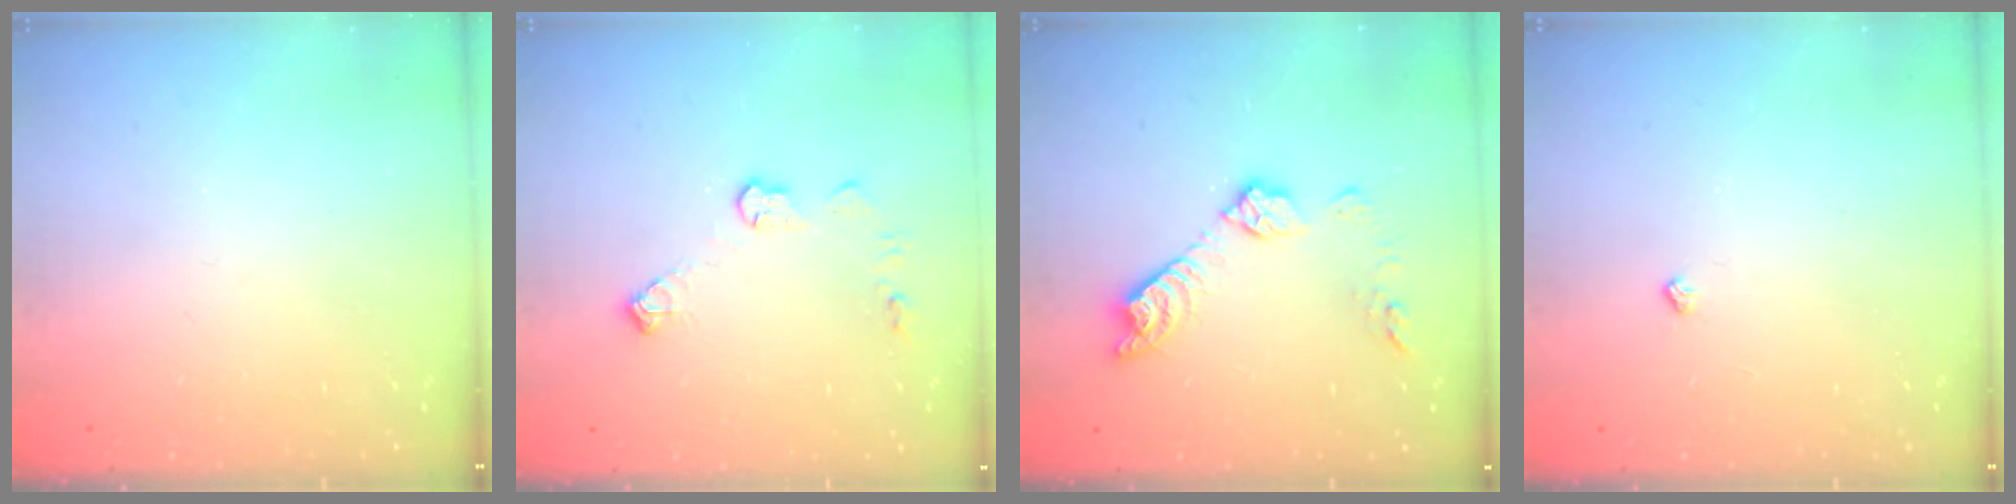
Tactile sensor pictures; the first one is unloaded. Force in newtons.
{"total": 7.1, "press": 7.1, "slide": 0.2}
{"total": 11.5, "press": 11.5, "slide": 0.5}
{"total": 2.5, "press": 2.4, "slide": 0.5}